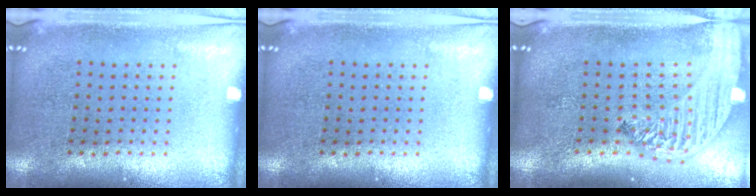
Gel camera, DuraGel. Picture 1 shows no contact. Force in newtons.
{"total": 0.0}
{"total": 2.7, "press": 2.2, "slide": 1.5}